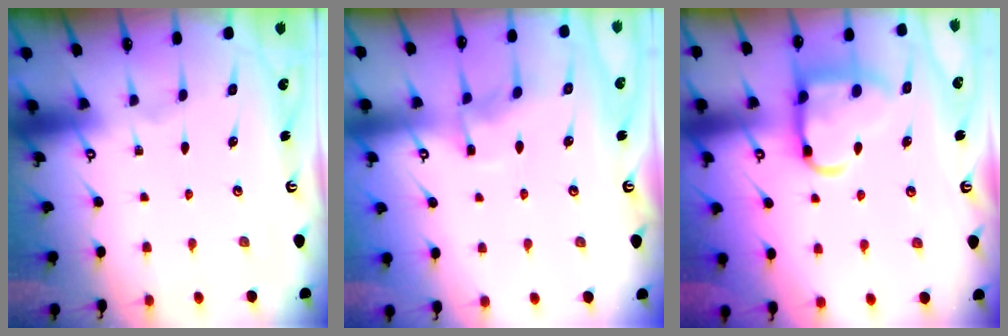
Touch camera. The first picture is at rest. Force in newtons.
{"total": 5.7, "press": 5.7, "slide": 0.7}
{"total": 14.7, "press": 14.7, "slide": 1.4}